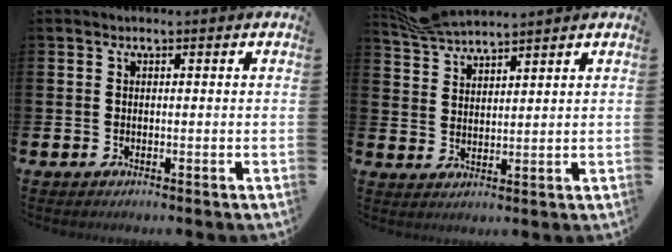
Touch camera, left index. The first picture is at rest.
{"total": 5.2, "force": [5.1, 0.4, 1.1], "torque": [-0.030, -0.023, 0.092]}